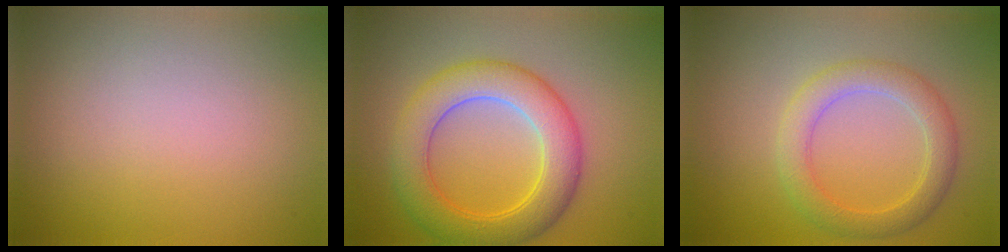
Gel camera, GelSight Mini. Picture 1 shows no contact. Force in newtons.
{"total": 6.6, "press": 6.6, "slide": 0.1}
{"total": 3.5, "press": 3.5, "slide": 0.2}